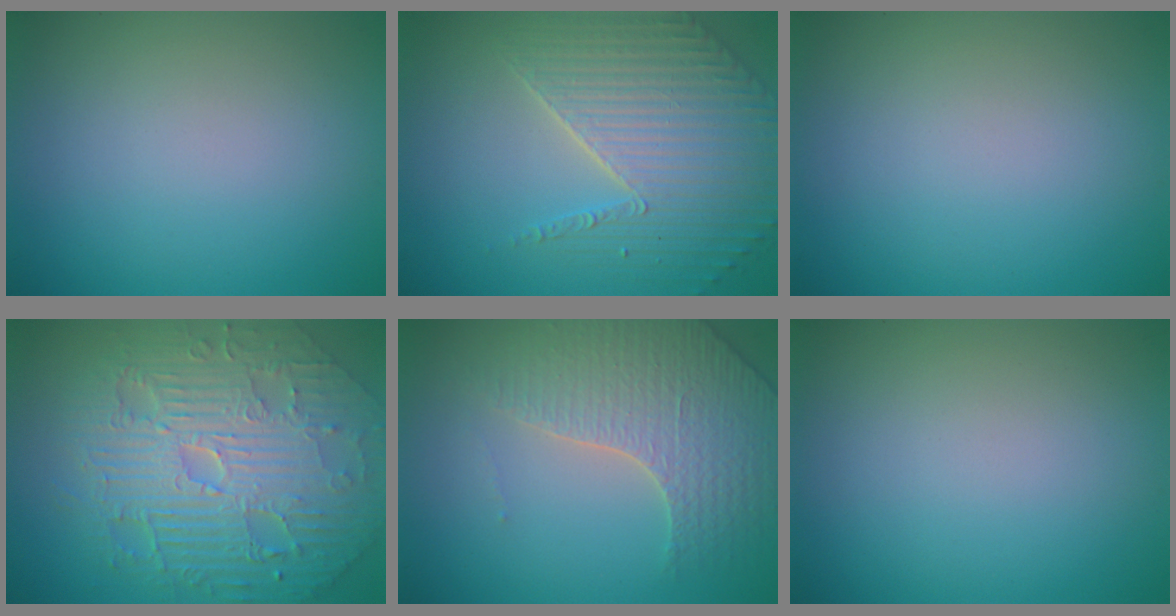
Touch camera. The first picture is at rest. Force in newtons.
{"total": 4.5, "press": 4.3, "slide": 1.3}
{"total": 0.0}
{"total": 11.1, "press": 7.2, "slide": 8.5}
{"total": 3.8, "press": 3.7, "slide": 0.8}
{"total": 0.0}